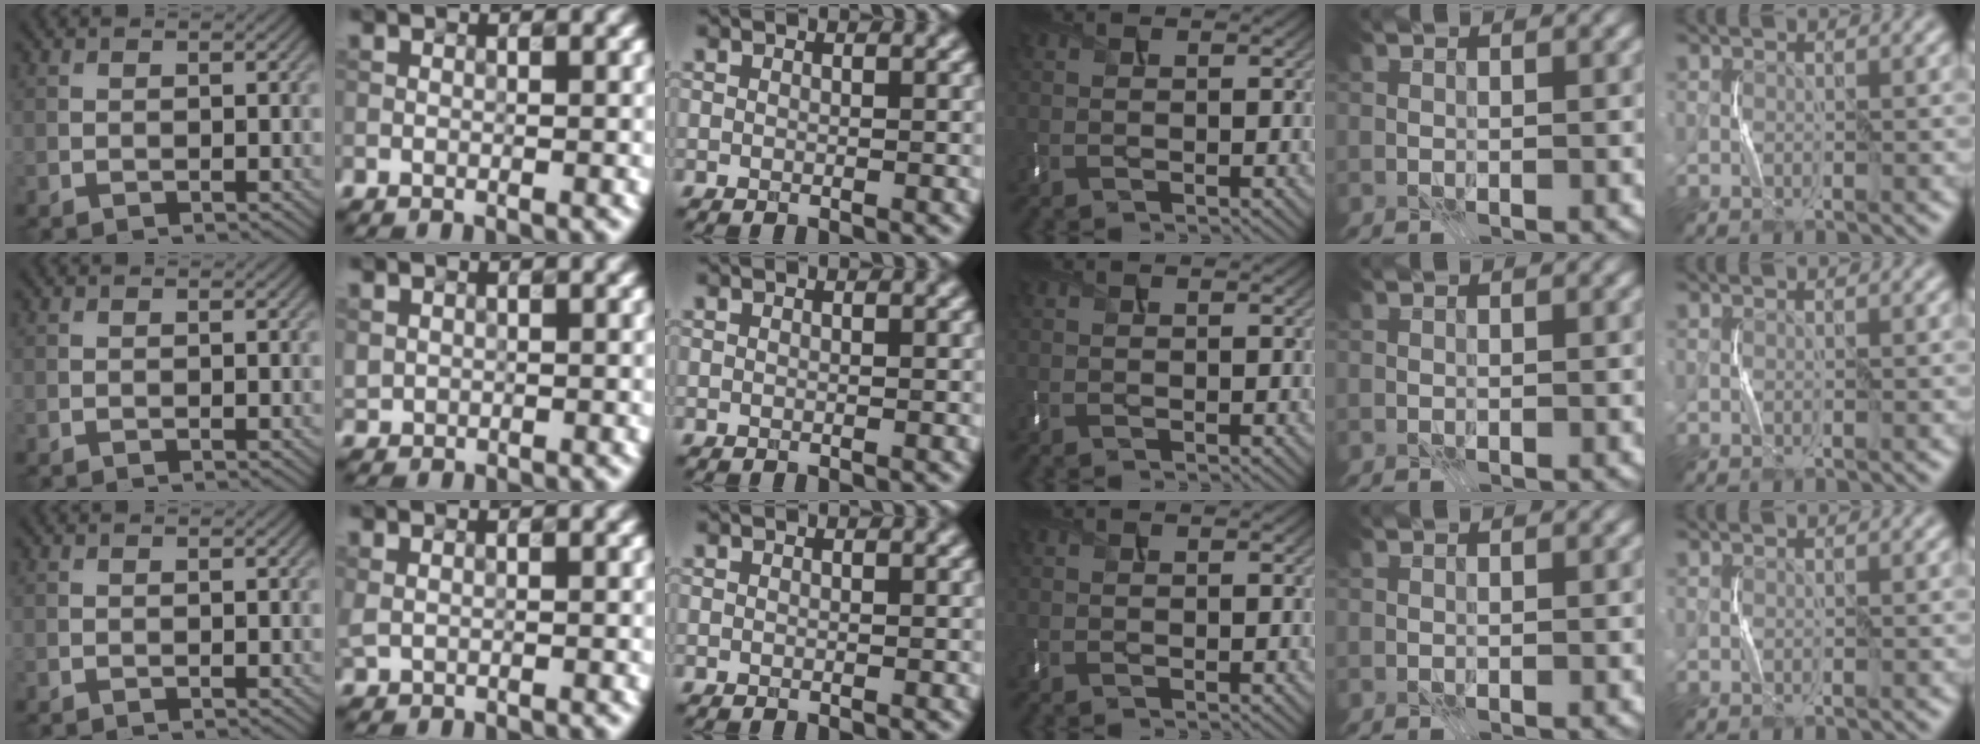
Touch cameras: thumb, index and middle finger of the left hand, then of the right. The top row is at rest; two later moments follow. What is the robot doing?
{"motion": "press", "object": "mouse"}